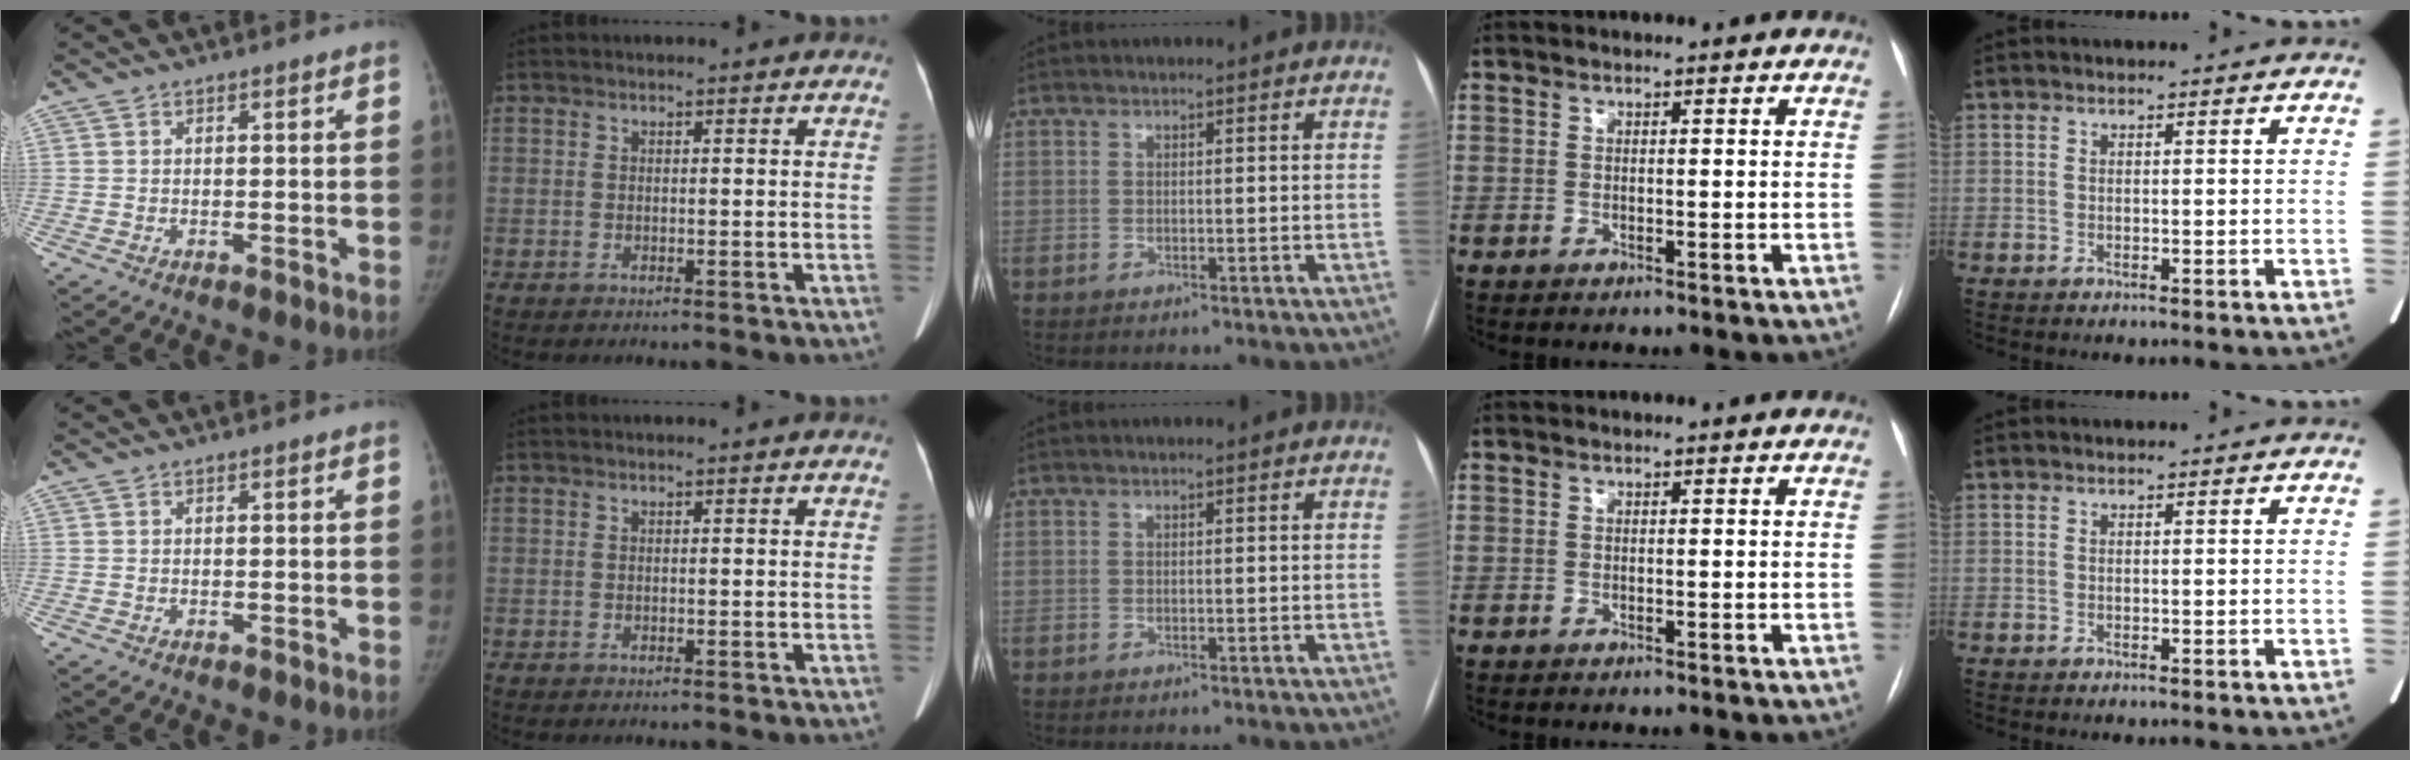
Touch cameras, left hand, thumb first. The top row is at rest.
{}